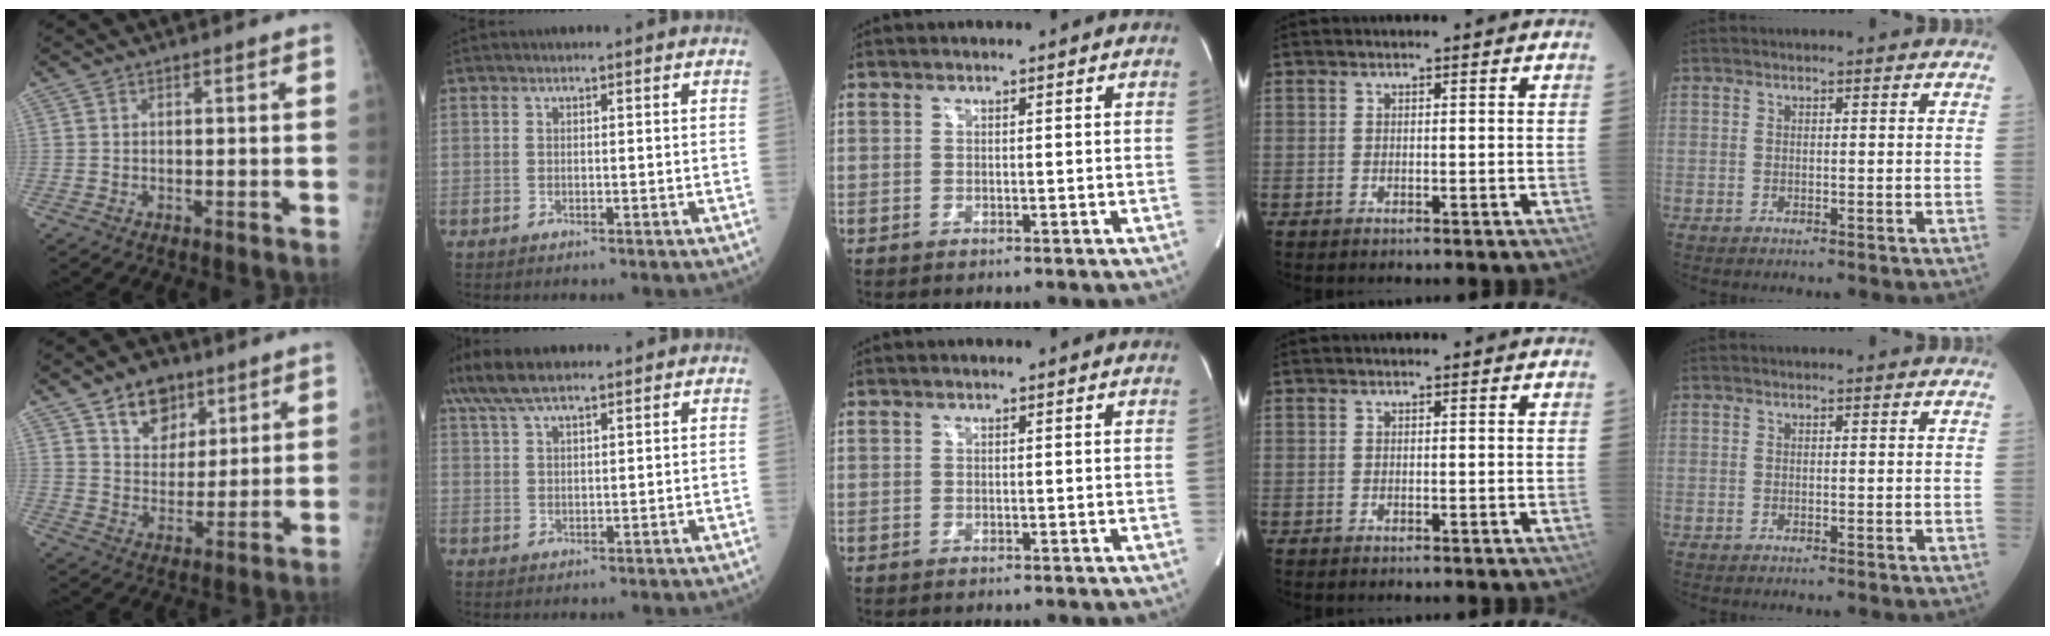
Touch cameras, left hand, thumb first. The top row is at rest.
{"thumb": {"total": 10.2, "force": [6.0, 6.9, 4.4], "torque": [-0.039, -0.031, 0.103]}, "index": {"total": 8.0, "force": [6.2, 1.7, 4.7], "torque": [-0.099, 0.034, 0.120]}}